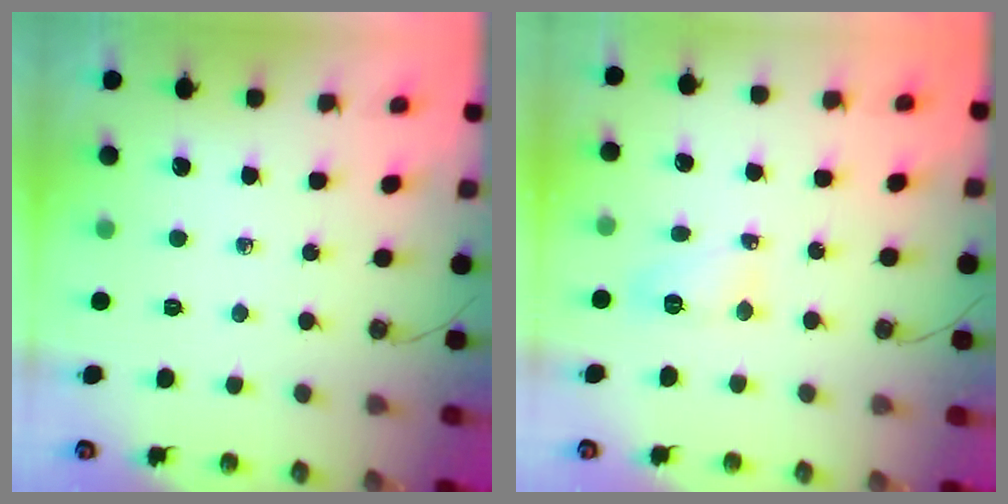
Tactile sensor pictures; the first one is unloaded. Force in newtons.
{"total": 7.1, "press": 7.0, "slide": 0.5}